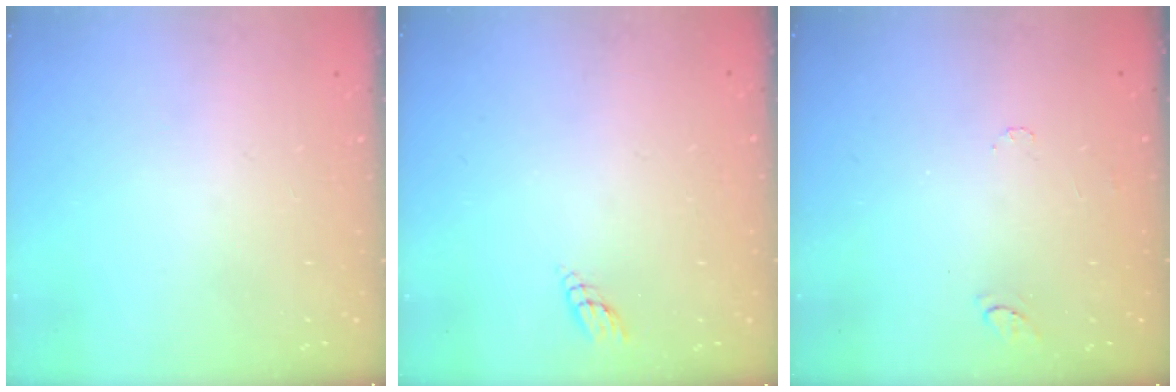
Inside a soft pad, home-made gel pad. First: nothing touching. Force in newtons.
{"total": 2.8, "press": 2.8, "slide": 0.3}
{"total": 4.8, "press": 4.8, "slide": 0.6}